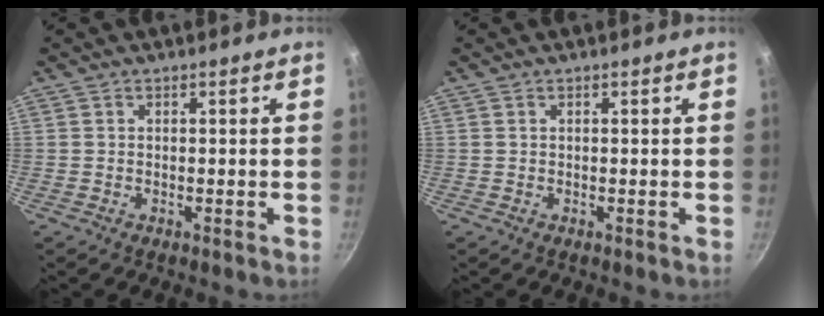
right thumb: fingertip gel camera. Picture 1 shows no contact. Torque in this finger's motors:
{"motor_torque": [-0.23, 0.08, 0.00, 0.00, 0.04]}